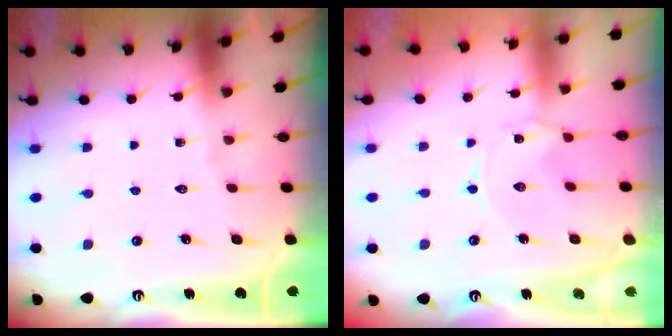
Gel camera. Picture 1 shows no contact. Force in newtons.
{"total": 0.0}